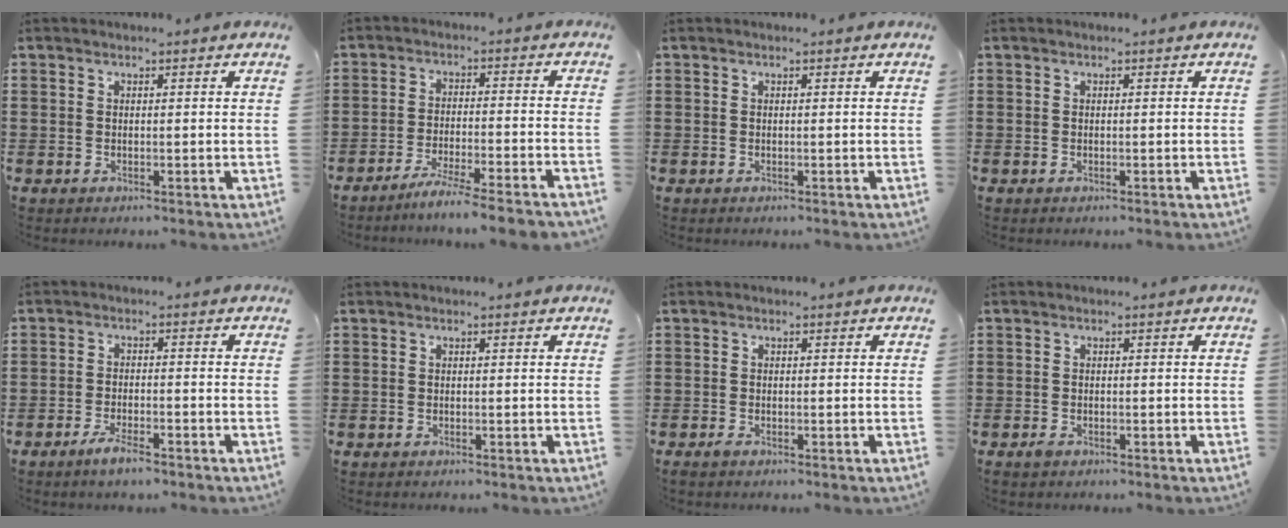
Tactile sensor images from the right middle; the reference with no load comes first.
{"total": 5.2, "force": [-4.6, -0.6, 2.3], "torque": [-0.041, -0.015, -0.087]}
{"total": 0.0}
{"total": 0.0}
{"total": 3.3, "force": [-2.5, 0.6, 2.1], "torque": [-0.042, 0.002, -0.048]}
{"total": 0.0}
{"total": 0.7, "force": [-0.6, 0.2, 0.4], "torque": [-0.011, -0.005, -0.010]}
{"total": 0.9, "force": [-0.6, 0.5, 0.5], "torque": [-0.010, -0.002, -0.013]}